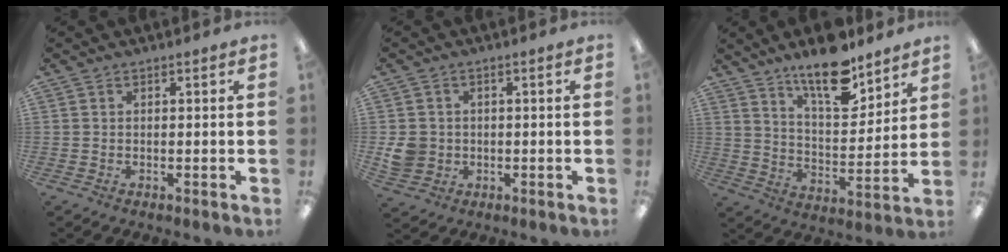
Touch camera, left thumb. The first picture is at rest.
{"total": 5.3, "force": [-0.3, 4.9, 2.0], "torque": [-0.045, 0.005, -0.004]}
{"total": 14.8, "force": [11.5, 5.1, 7.7], "torque": [-0.118, -0.077, 0.198]}